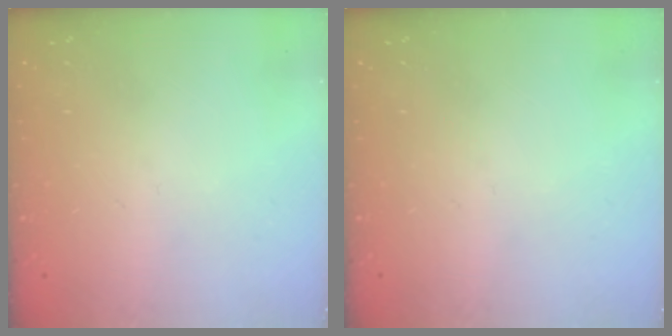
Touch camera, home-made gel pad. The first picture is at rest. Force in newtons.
{"total": 0.0}